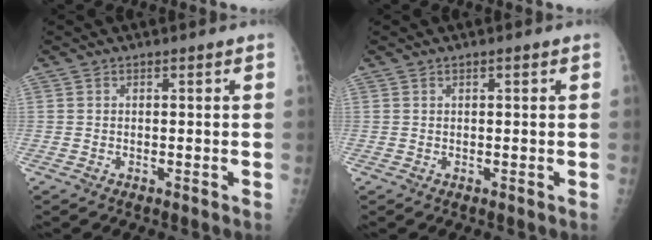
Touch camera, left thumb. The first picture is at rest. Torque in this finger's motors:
{"motor_torque": [-0.24, -0.05, -0.11, -0.11, 0.02]}